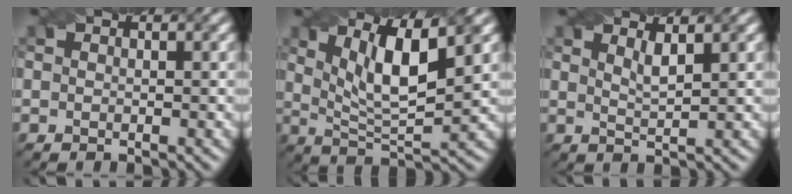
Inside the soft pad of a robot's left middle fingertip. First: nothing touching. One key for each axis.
{"total": 7.3, "fx": 3.3, "fy": 2.1, "fz": 6.2, "tx": -0.105, "ty": 0.004, "tz": 0.056}
{"total": 1.7, "fx": 1.1, "fy": 0.4, "fz": 1.3, "tx": -0.020, "ty": -0.002, "tz": 0.020}